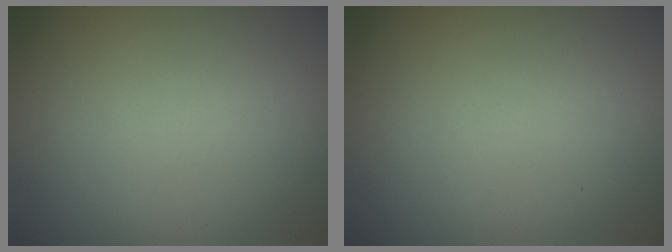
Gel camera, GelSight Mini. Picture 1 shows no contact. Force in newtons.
{"total": 0.0}